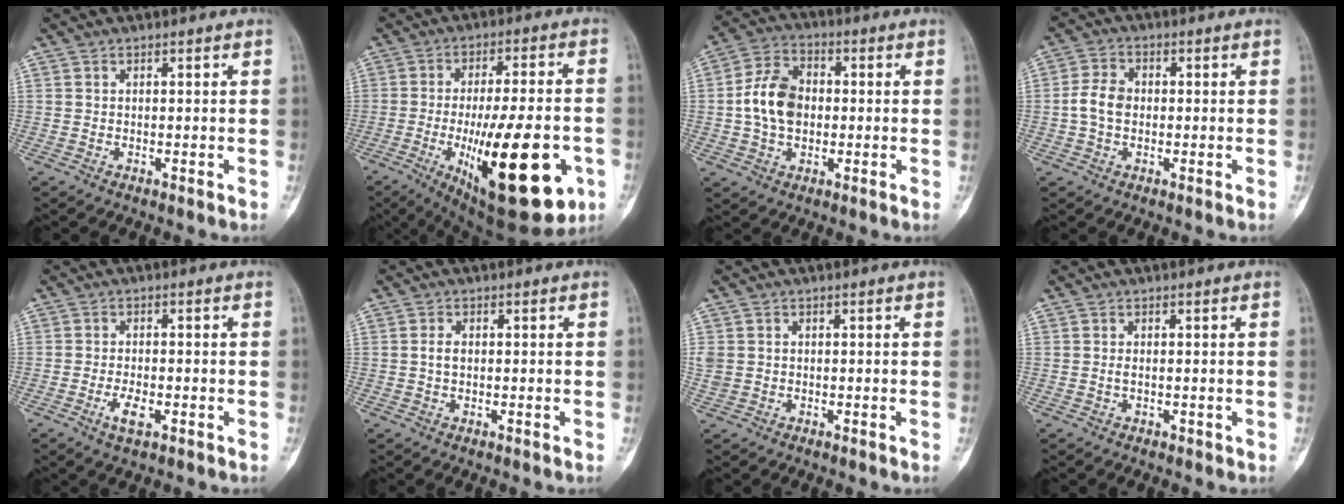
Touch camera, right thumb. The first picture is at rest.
{"total": 25.9, "force": [-7.9, 8.6, 23.1], "torque": [-0.326, -0.002, -0.096]}
{"total": 10.5, "force": [-0.2, 7.5, 7.3], "torque": [-0.119, 0.020, -0.010]}
{"total": 5.3, "force": [-0.4, 3.9, 3.6], "torque": [-0.067, 0.014, -0.013]}
{"total": 3.7, "force": [-1.5, 1.7, 3.0], "torque": [-0.059, 0.003, -0.027]}
{"total": 1.9, "force": [0.1, 1.2, 1.5], "torque": [-0.029, 0.003, 0.002]}
{"total": 3.0, "force": [0.1, 2.6, 1.5], "torque": [-0.037, 0.010, 0.009]}
{"total": 0.8, "force": [-0.1, 0.6, 0.6], "torque": [-0.013, 0.001, -0.002]}